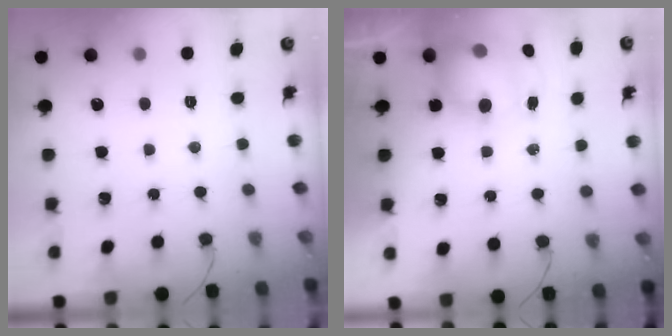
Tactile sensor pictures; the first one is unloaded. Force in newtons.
{"total": 8.5, "press": 8.3, "slide": 1.8}